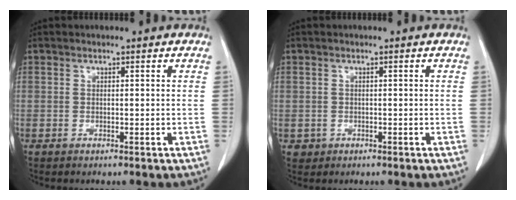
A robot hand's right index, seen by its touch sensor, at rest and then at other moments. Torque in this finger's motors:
{"motor_torque": [-0.29, 0.14, -0.94, -0.21]}